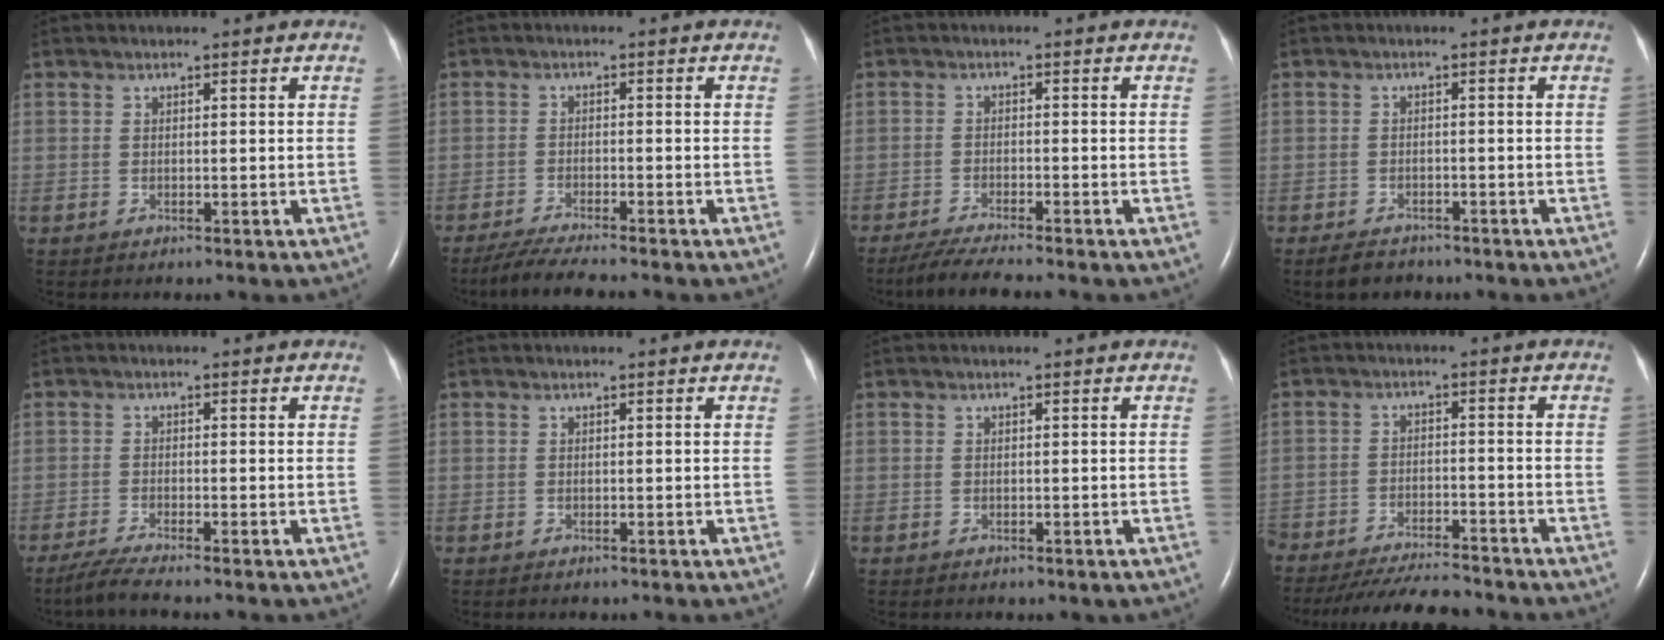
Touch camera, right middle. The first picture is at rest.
{"total": 6.9, "force": [-6.0, -0.1, 3.4], "torque": [-0.059, -0.024, -0.102]}
{"total": 6.7, "force": [-5.8, -0.2, 3.4], "torque": [-0.058, -0.023, -0.099]}
{"total": 3.6, "force": [-2.9, 1.7, 1.2], "torque": [-0.029, -0.003, -0.040]}
{"total": 3.6, "force": [-3.0, -0.5, 1.8], "torque": [-0.046, -0.013, -0.062]}
{"total": 0.0}
{"total": 0.0}
{"total": 13.4, "force": [-12.3, 1.9, 5.0], "torque": [-0.083, -0.022, -0.183]}